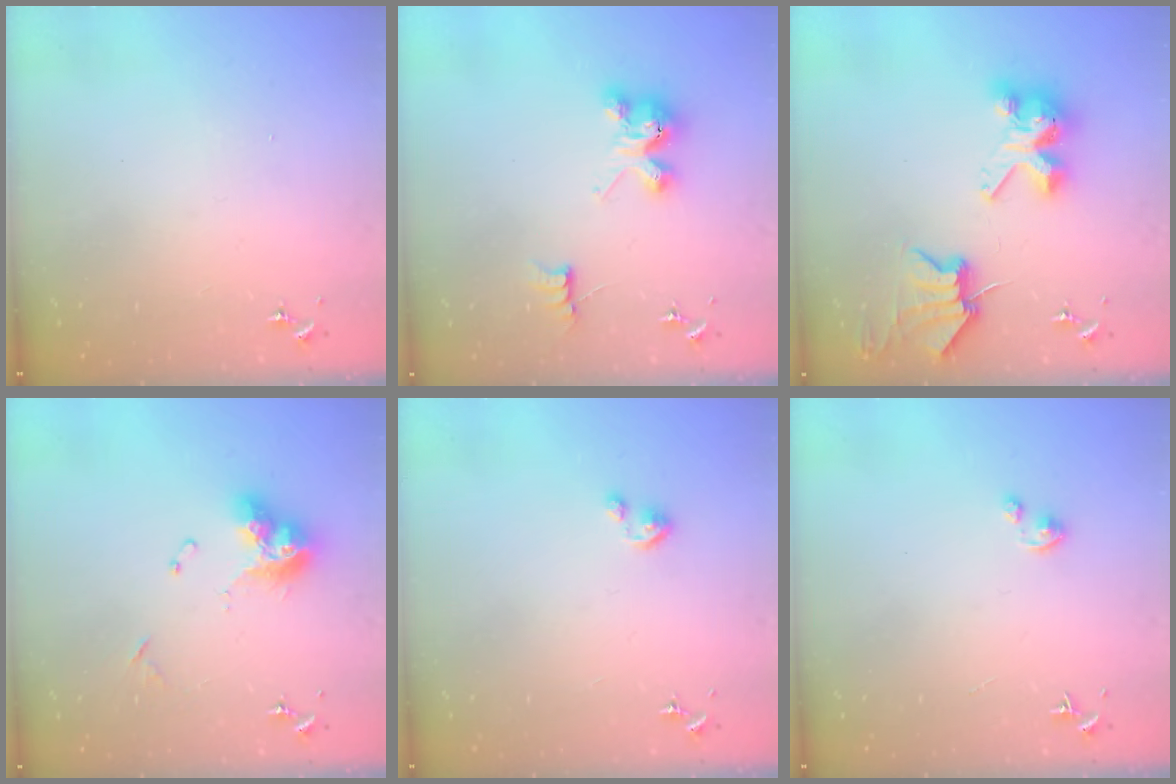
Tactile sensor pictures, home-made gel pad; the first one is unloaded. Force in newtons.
{"total": 5.8, "press": 5.8, "slide": 0.2}
{"total": 9.5, "press": 9.4, "slide": 1.0}
{"total": 12.9, "press": 12.9, "slide": 1.0}
{"total": 2.4, "press": 2.4, "slide": 0.2}
{"total": 2.2, "press": 2.2, "slide": 0.2}